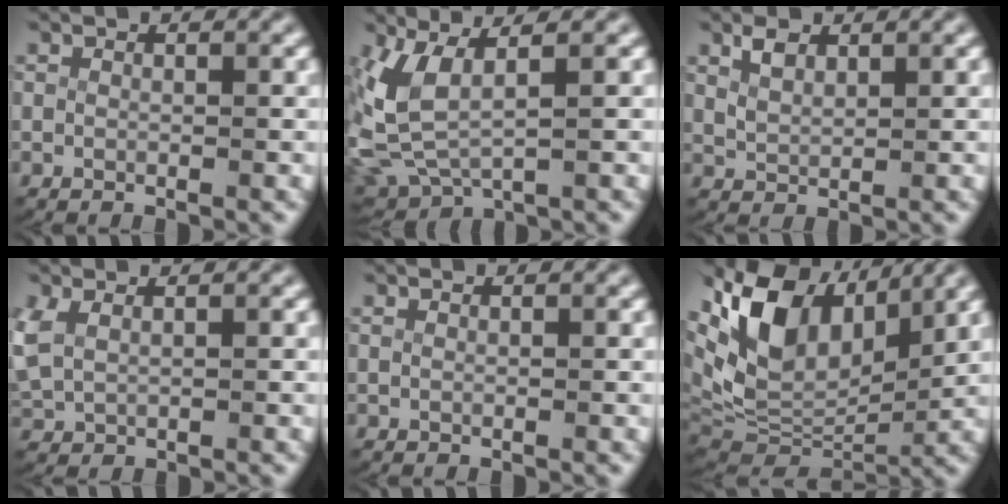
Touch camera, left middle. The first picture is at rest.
{"total": 6.8, "force": [1.3, 5.0, 4.4], "torque": [-0.133, -0.021, 0.034]}
{"total": 1.6, "force": [1.2, 0.7, 0.8], "torque": [-0.028, -0.007, 0.033]}
{"total": 2.3, "force": [0.6, 1.8, 1.2], "torque": [-0.050, -0.008, 0.027]}
{"total": 0.0}
{"total": 12.2, "force": [4.1, 7.9, 8.4], "torque": [-0.176, -0.011, 0.072]}